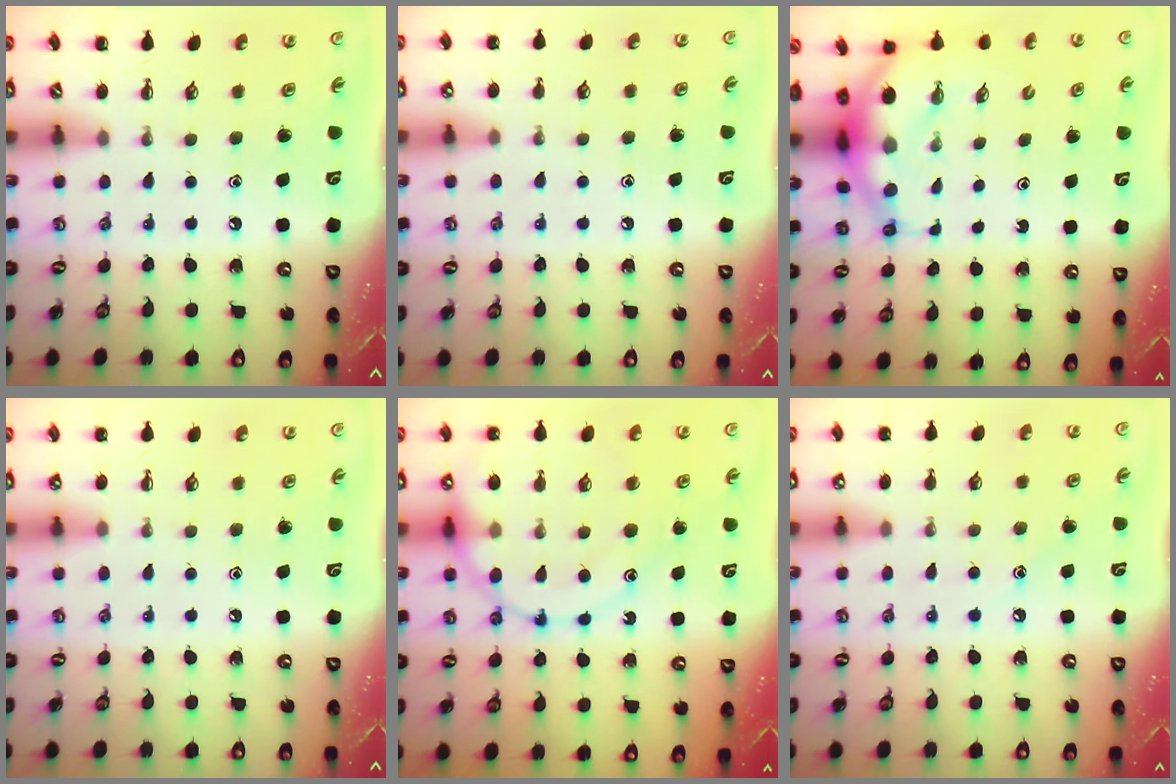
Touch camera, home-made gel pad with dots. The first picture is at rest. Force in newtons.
{"total": 5.6, "press": 5.2, "slide": 2.2}
{"total": 6.9, "press": 6.7, "slide": 1.8}
{"total": 3.6, "press": 3.5, "slide": 1.1}
{"total": 18.1, "press": 17.9, "slide": 2.5}
{"total": 7.1, "press": 6.9, "slide": 1.6}